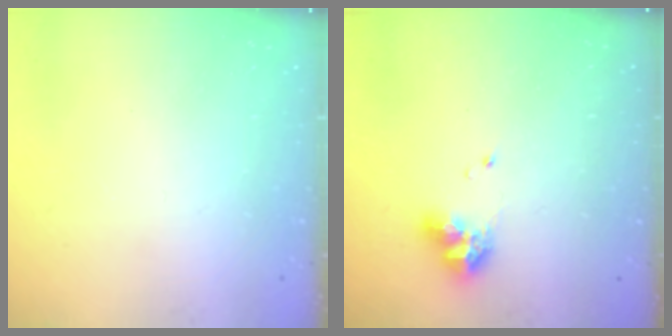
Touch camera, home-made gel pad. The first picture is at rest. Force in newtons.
{"total": 8.2, "press": 8.1, "slide": 1.2}